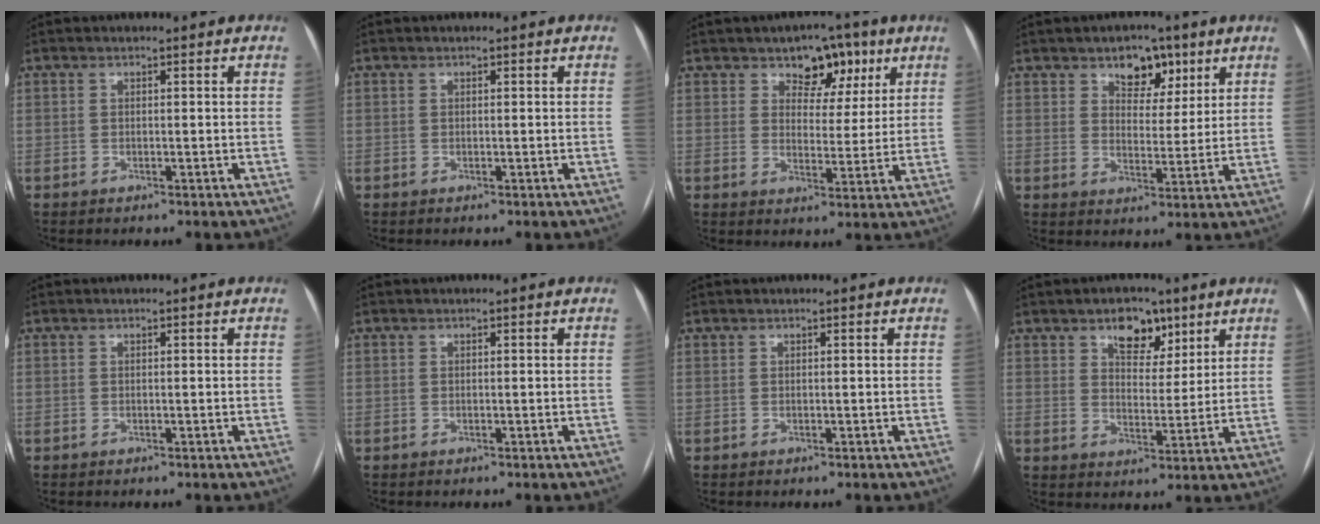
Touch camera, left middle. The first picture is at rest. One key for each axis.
{"total": 0.0}
{"total": 7.2, "fx": 4.2, "fy": 4.5, "fz": 3.8, "tx": -0.040, "ty": 0.013, "tz": 0.064}
{"total": 6.4, "fx": 4.0, "fy": 3.8, "fz": 3.4, "tx": -0.043, "ty": 0.011, "tz": 0.064}
{"total": 0.0}
{"total": 0.0}
{"total": 0.0}
{"total": 6.9, "fx": 4.4, "fy": 3.8, "fz": 3.8, "tx": -0.054, "ty": 0.009, "tz": 0.073}